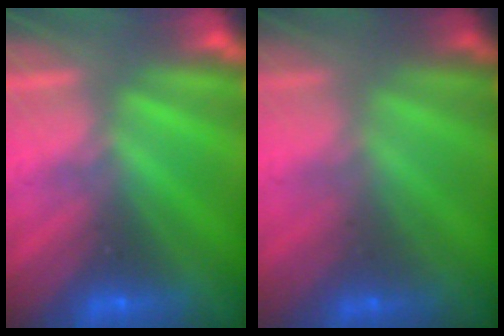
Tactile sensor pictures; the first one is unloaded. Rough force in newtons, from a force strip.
{"total": 1.8}